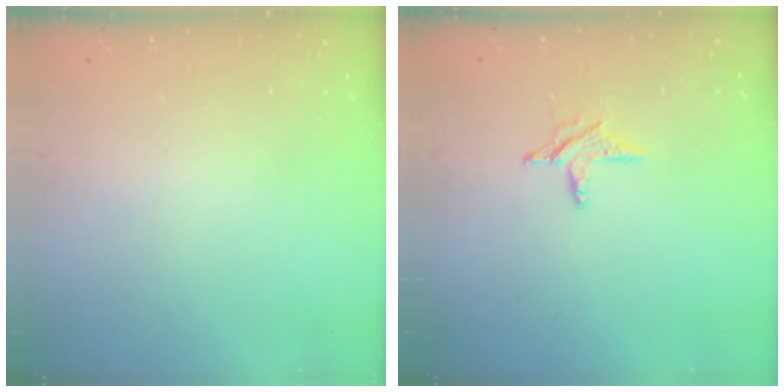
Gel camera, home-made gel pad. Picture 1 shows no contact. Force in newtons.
{"total": 6.2, "press": 6.2, "slide": 0.3}